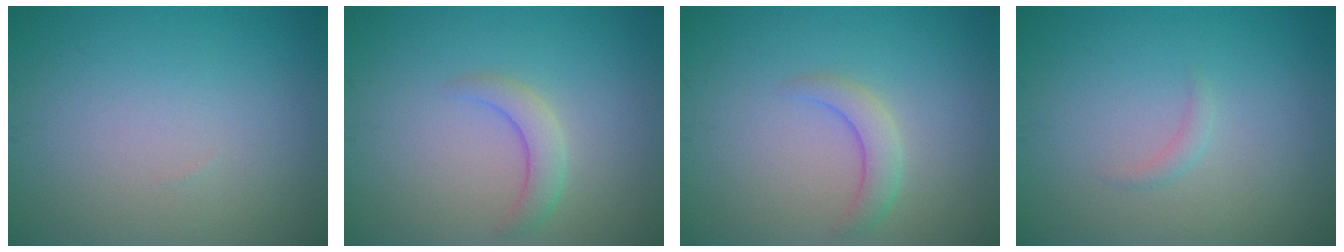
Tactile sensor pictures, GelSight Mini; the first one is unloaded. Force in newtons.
{"total": 2.1, "press": 2.1, "slide": 0.3}
{"total": 2.1, "press": 2.1, "slide": 0.3}
{"total": 0.8, "press": 0.8, "slide": 0.1}